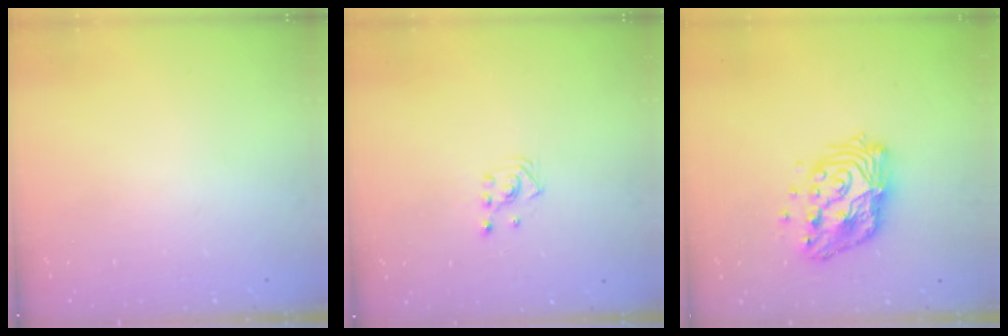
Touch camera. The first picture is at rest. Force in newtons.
{"total": 2.8, "press": 2.8, "slide": 0.3}
{"total": 14.1, "press": 14.1, "slide": 1.1}